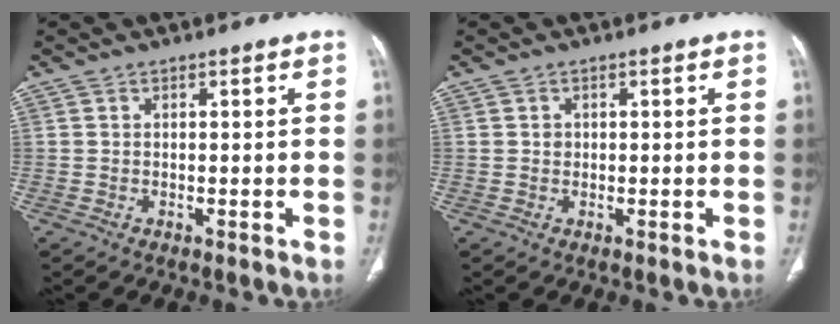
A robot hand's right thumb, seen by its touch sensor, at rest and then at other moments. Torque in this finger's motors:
{"motor_torque": [0.60, 0.58, 0.17, -0.34, -0.01]}